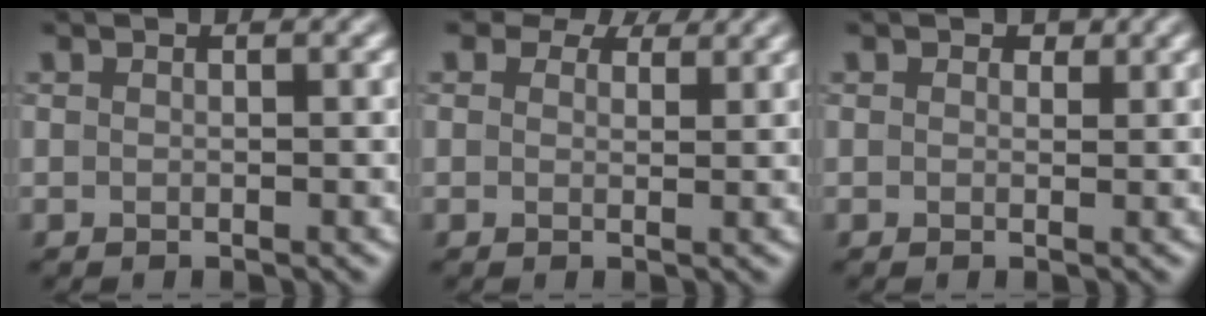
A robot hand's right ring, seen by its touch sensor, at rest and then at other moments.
{"total": 4.0, "force": [3.0, 1.9, 1.7], "torque": [-0.032, -0.003, 0.035]}
{"total": 0.9, "force": [0.5, 0.7, 0.4], "torque": [-0.003, -0.003, 0.003]}